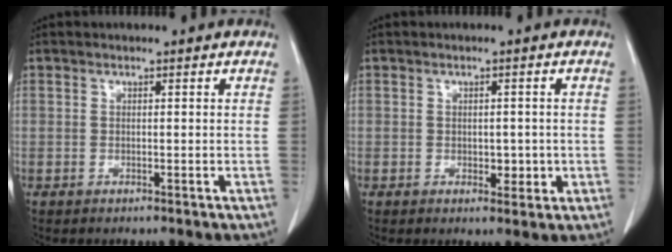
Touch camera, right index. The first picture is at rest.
{"total": 2.7, "force": [-0.4, 1.7, 2.1], "torque": [-0.023, 0.000, 0.001]}